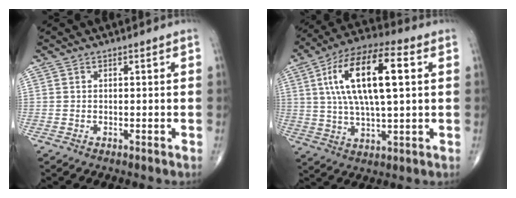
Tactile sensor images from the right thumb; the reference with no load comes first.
{"total": 18.5, "force": [4.4, 6.7, 16.6], "torque": [-0.302, 0.016, 0.072]}